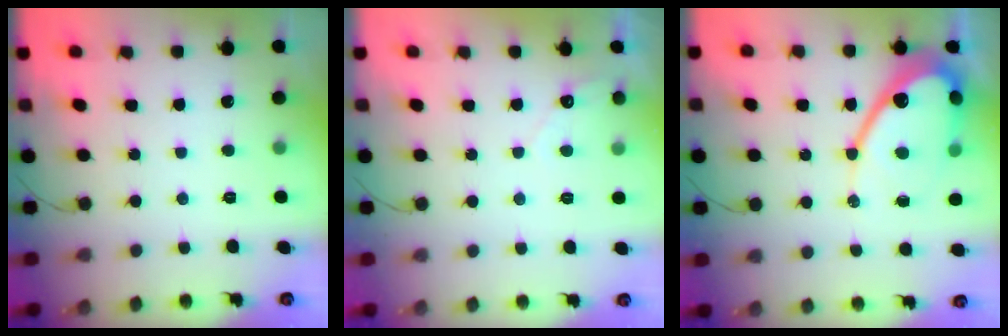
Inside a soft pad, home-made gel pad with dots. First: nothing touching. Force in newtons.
{"total": 2.5, "press": 2.5, "slide": 0.1}
{"total": 16.3, "press": 16.3, "slide": 1.5}